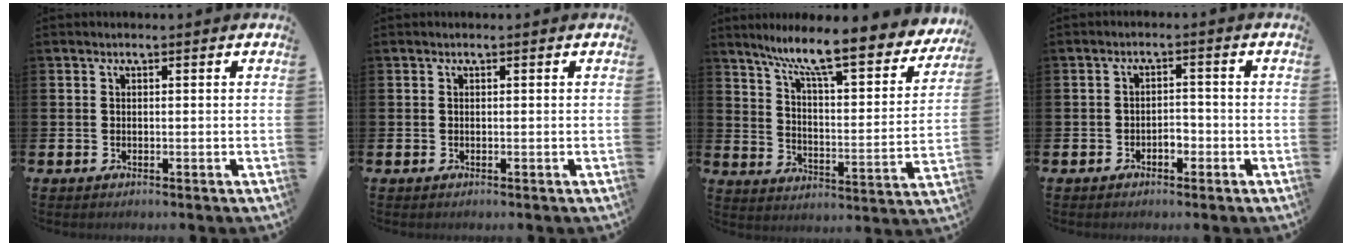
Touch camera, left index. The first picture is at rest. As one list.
[{"total": 0.0}, {"total": 10.5, "force": [8.8, 1.5, 5.5], "torque": [-0.122, -0.063, 0.140]}, {"total": 1.9, "force": [-1.0, 1.1, 1.1], "torque": [-0.022, 0.004, -0.022]}]